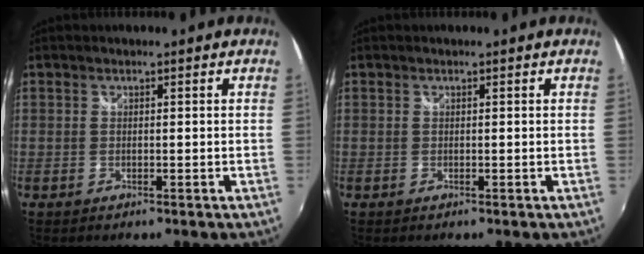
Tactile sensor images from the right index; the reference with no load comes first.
{"total": 0.0}